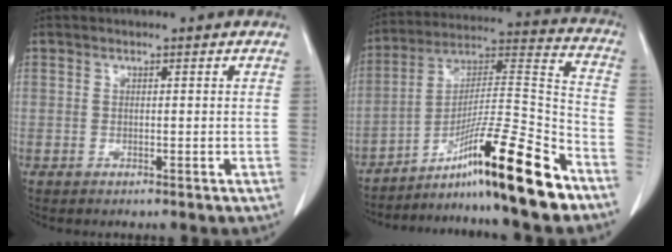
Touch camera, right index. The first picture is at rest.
{"total": 19.1, "force": [-12.8, -0.4, 14.2], "torque": [-0.243, 0.003, -0.212]}